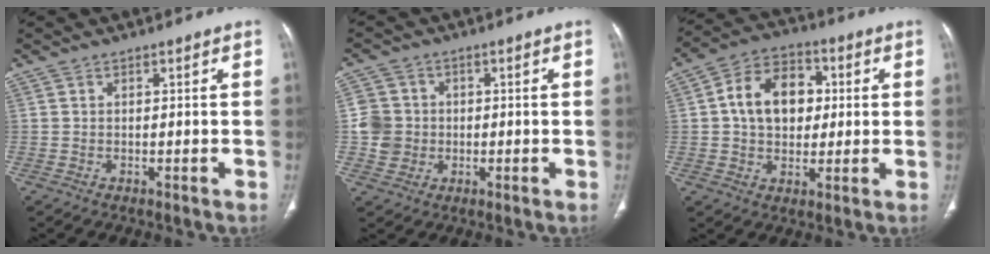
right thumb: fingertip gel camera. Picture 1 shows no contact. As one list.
[{"total": 6.2, "force": [-0.4, 6.0, 1.7], "torque": [-0.012, 0.009, -0.009]}, {"total": 12.8, "force": [1.7, 9.2, 8.6], "torque": [-0.114, 0.013, 0.021]}]